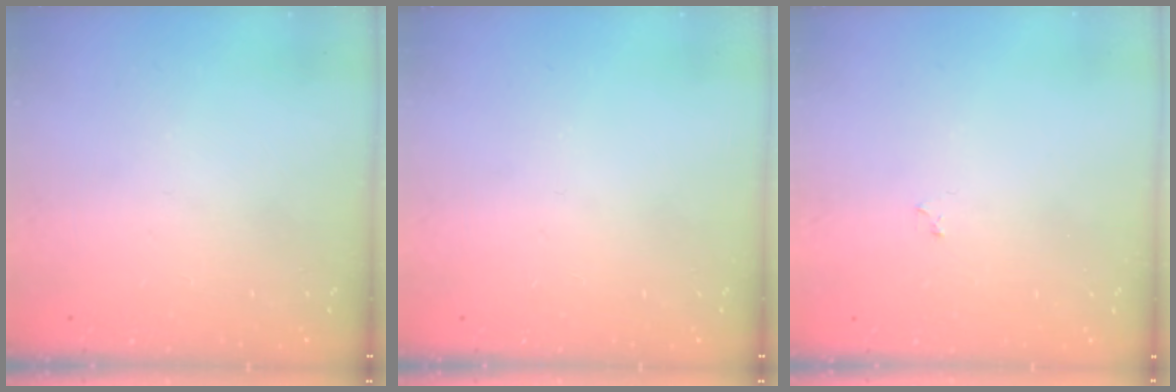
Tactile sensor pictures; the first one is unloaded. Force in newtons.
{"total": 0.0}
{"total": 2.2, "press": 2.1, "slide": 0.3}